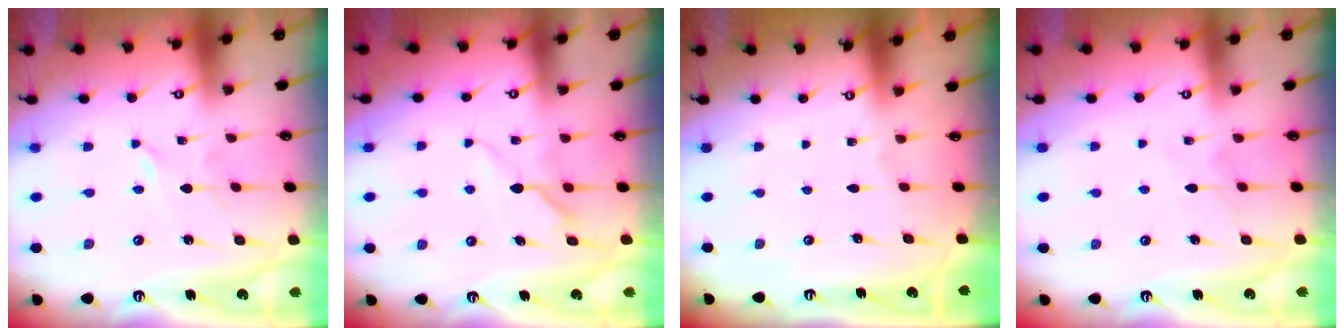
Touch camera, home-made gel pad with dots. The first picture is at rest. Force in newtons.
{"total": 7.1, "press": 7.1, "slide": 0.2}
{"total": 0.0}
{"total": 6.0, "press": 6.0, "slide": 0.7}